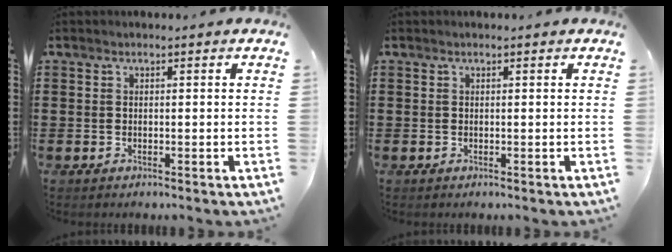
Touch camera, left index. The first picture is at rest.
{"total": 0.0}